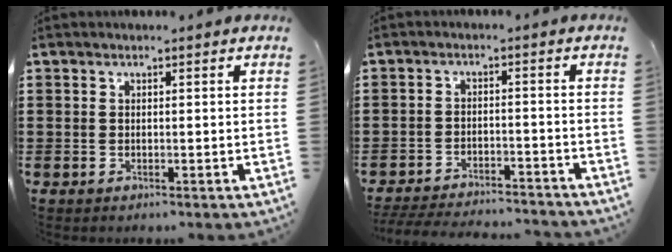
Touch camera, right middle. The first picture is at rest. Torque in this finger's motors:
{"motor_torque": [0.48, 0.42, 0.07, 0.07]}